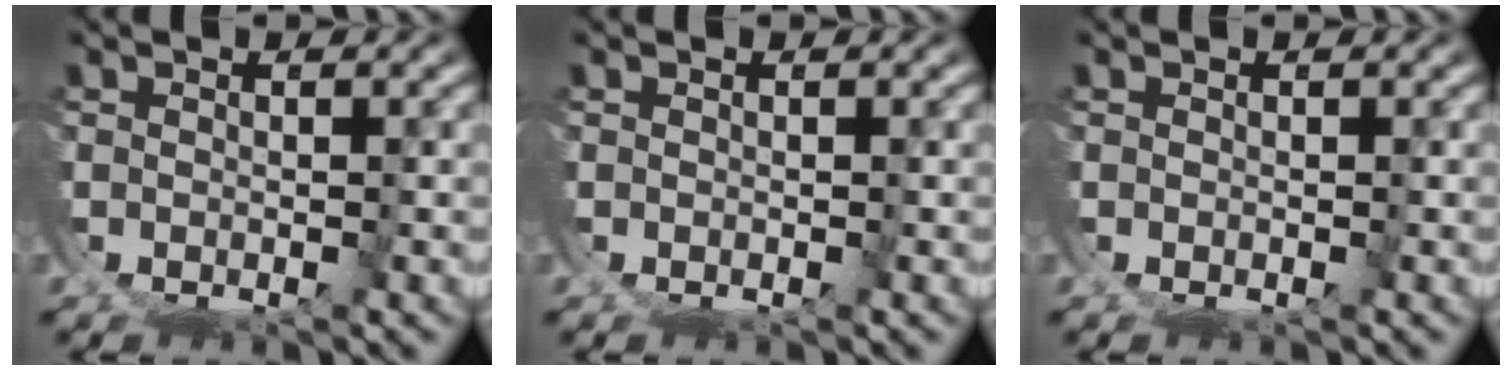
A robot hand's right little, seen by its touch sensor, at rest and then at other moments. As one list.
[{"total": 0.0}, {"total": 0.0}]